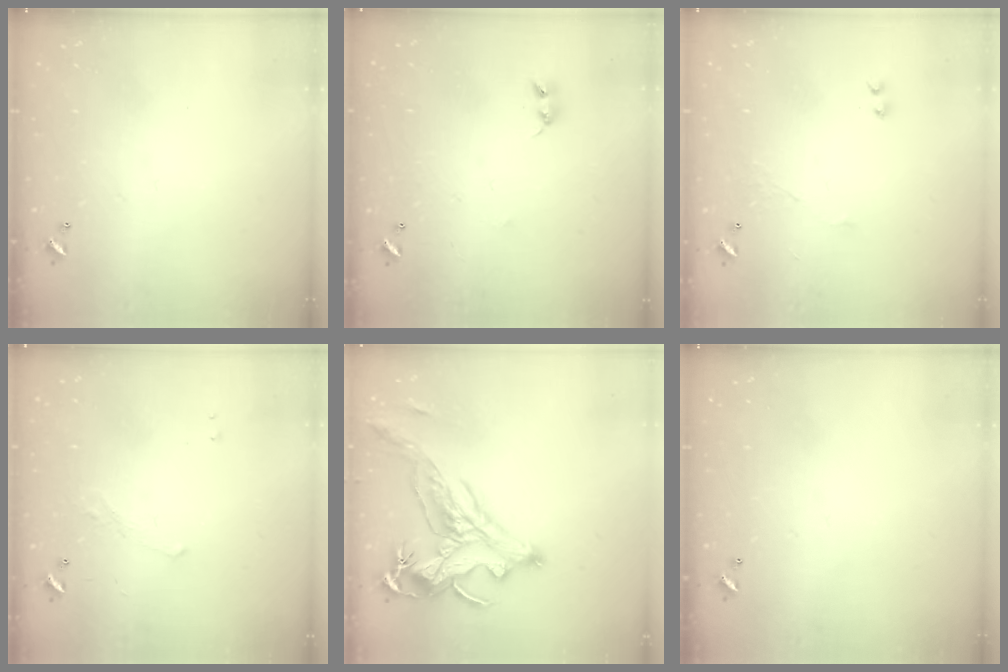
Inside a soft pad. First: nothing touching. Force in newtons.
{"total": 2.5, "press": 2.5, "slide": 0.4}
{"total": 2.4, "press": 2.3, "slide": 0.6}
{"total": 3.0, "press": 3.0, "slide": 0.4}
{"total": 2.9, "press": 2.5, "slide": 1.3}
{"total": 0.0}